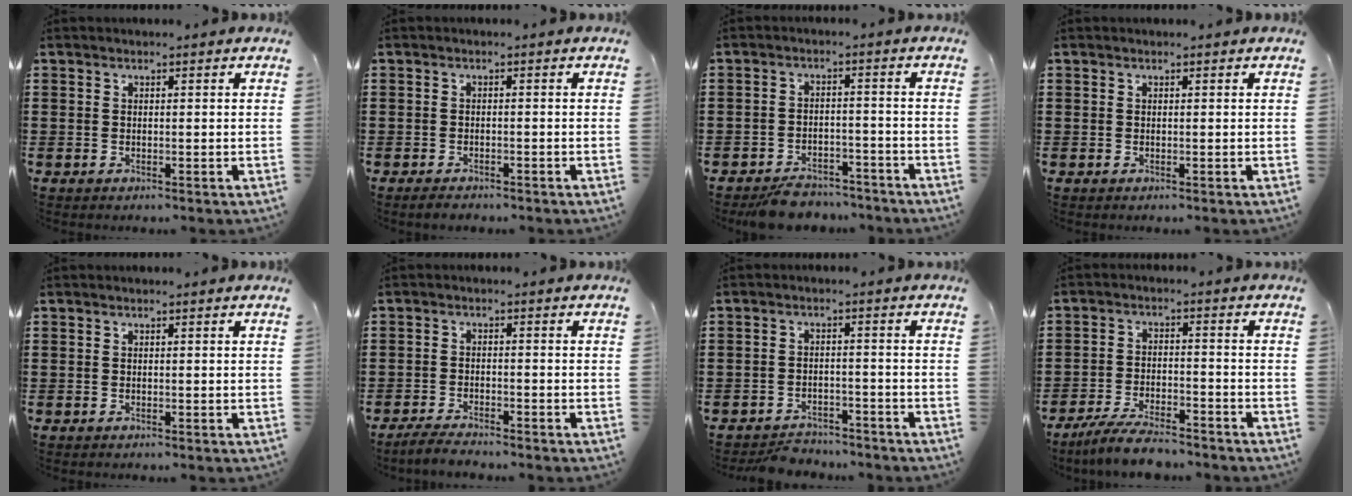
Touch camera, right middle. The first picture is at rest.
{"total": 1.1, "force": [-1.0, 0.2, 0.3], "torque": [-0.009, -0.002, -0.019]}
{"total": 4.4, "force": [-4.1, 1.1, 0.8], "torque": [-0.014, 0.012, -0.082]}
{"total": 0.0}
{"total": 0.0}
{"total": 2.6, "force": [-2.6, 0.2, 0.6], "torque": [-0.019, 0.000, -0.056]}
{"total": 3.0, "force": [-2.9, 0.6, 0.2], "torque": [-0.010, 0.003, -0.061]}
{"total": 6.0, "force": [-5.4, 0.8, 2.5], "torque": [-0.050, -0.001, -0.103]}